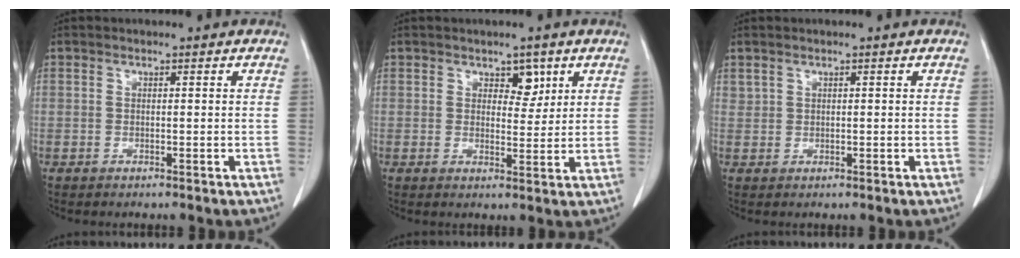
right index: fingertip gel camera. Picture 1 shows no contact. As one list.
[{"total": 3.3, "force": [1.8, 1.9, 2.0], "torque": [-0.019, -0.002, 0.028]}, {"total": 0.7, "force": [0.5, 0.4, 0.1], "torque": [0.000, 0.006, 0.013]}]